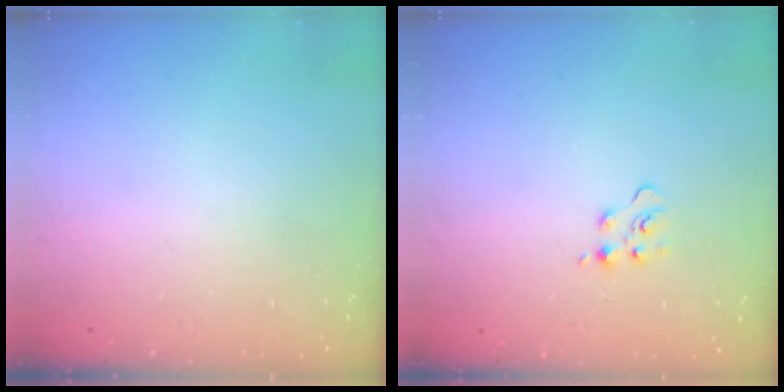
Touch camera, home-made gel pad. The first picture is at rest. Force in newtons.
{"total": 3.9, "press": 3.9, "slide": 0.5}